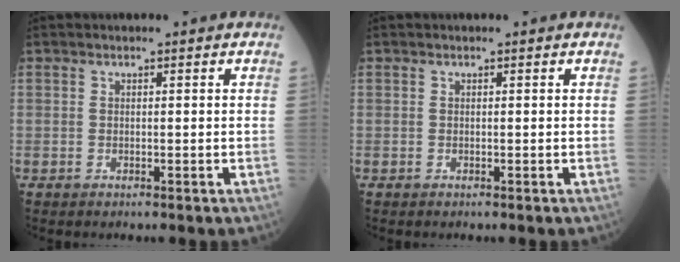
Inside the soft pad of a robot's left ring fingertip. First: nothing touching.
{"total": 0.0}